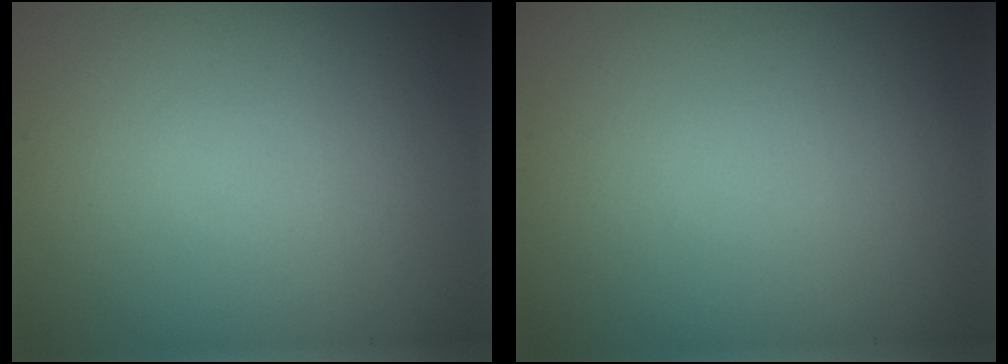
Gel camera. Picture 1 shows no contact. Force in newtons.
{"total": 0.0}